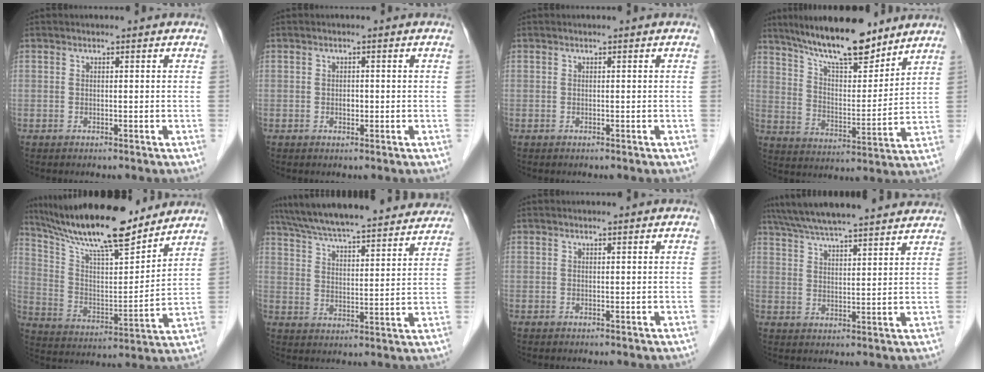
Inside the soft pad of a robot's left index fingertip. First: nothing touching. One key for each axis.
{"total": 1.0, "fx": -0.2, "fy": 0.7, "fz": 0.7, "tx": -0.013, "ty": 0.001, "tz": -0.003}
{"total": 0.0}
{"total": 15.4, "fx": 12.6, "fy": 3.5, "fz": 8.2, "tx": -0.134, "ty": 0.004, "tz": 0.217}
{"total": 19.4, "fx": 16.7, "fy": 2.5, "fz": 9.6, "tx": -0.171, "ty": 0.006, "tz": 0.287}
{"total": 28.3, "fx": 25.6, "fy": 4.3, "fz": 11.4, "tx": -0.192, "ty": -0.003, "tz": 0.344}
{"total": 0.0}
{"total": 21.3, "fx": 18.9, "fy": 2.5, "fz": 9.5, "tx": -0.160, "ty": 0.045, "tz": 0.268}